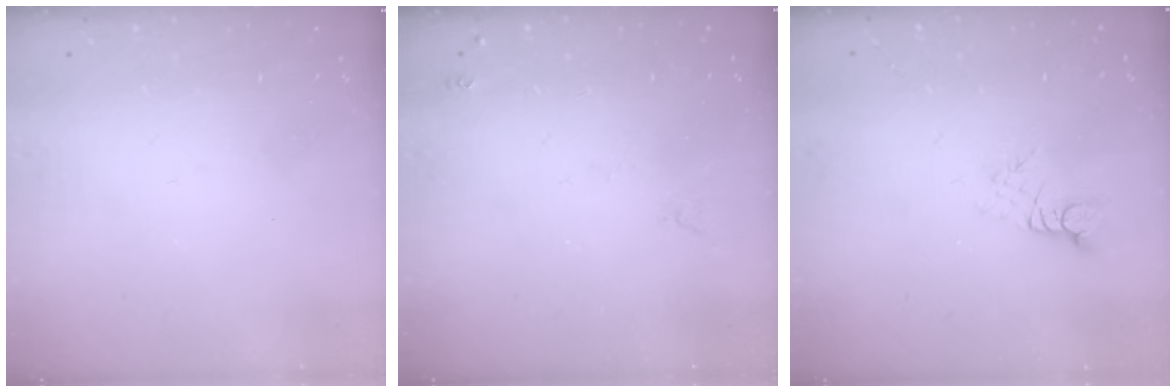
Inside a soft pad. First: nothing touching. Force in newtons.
{"total": 4.3, "press": 4.2, "slide": 0.6}
{"total": 2.7, "press": 2.7, "slide": 0.4}